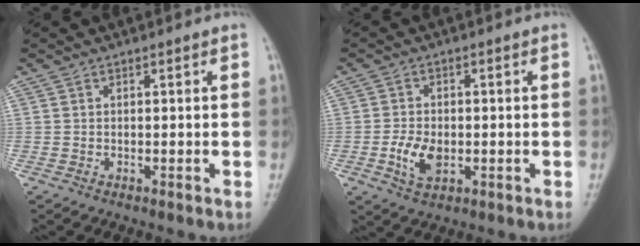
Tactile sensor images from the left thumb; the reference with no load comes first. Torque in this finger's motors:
{"motor_torque": [-0.50, 0.51, 0.29, -0.11, 0.00]}